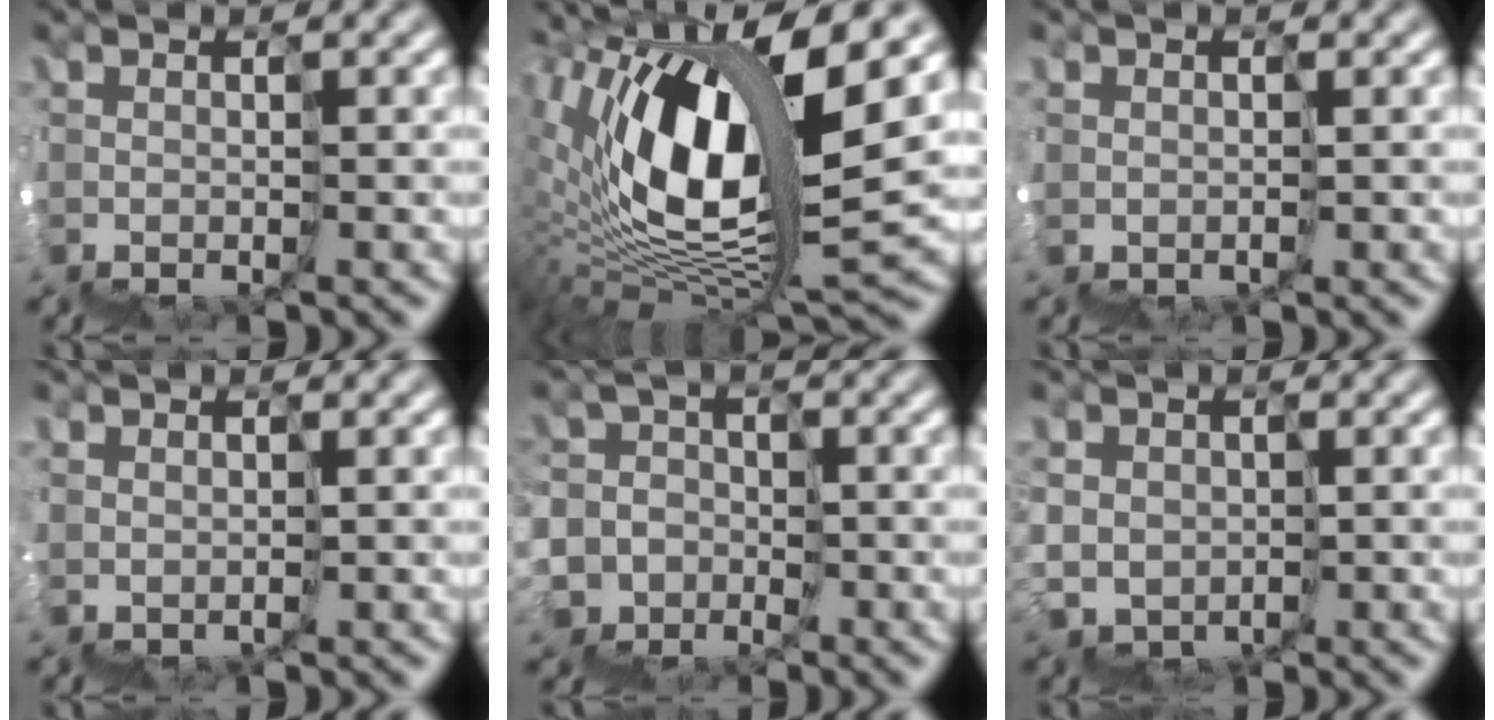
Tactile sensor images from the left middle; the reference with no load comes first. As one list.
[{"total": 11.3, "force": [5.4, 2.3, 9.6], "torque": [-0.179, 0.019, 0.100]}, {"total": 1.8, "force": [-0.6, 1.6, 0.6], "torque": [-0.009, -0.008, -0.006]}, {"total": 1.6, "force": [-0.3, 1.5, 0.3], "torque": [-0.006, -0.006, 0.000]}, {"total": 4.9, "force": [-2.2, 3.4, -2.8], "torque": [0.059, 0.011, -0.059]}, {"total": 2.8, "force": [0.7, 2.3, -1.5], "torque": [0.038, 0.013, -0.007]}]